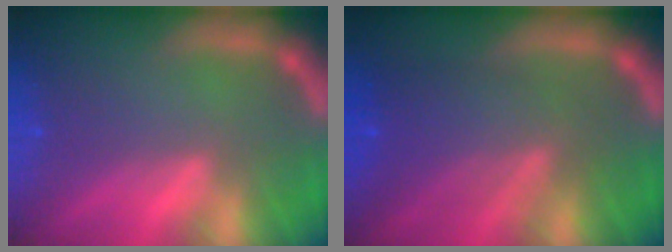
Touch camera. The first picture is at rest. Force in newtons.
{"total": 7.0}